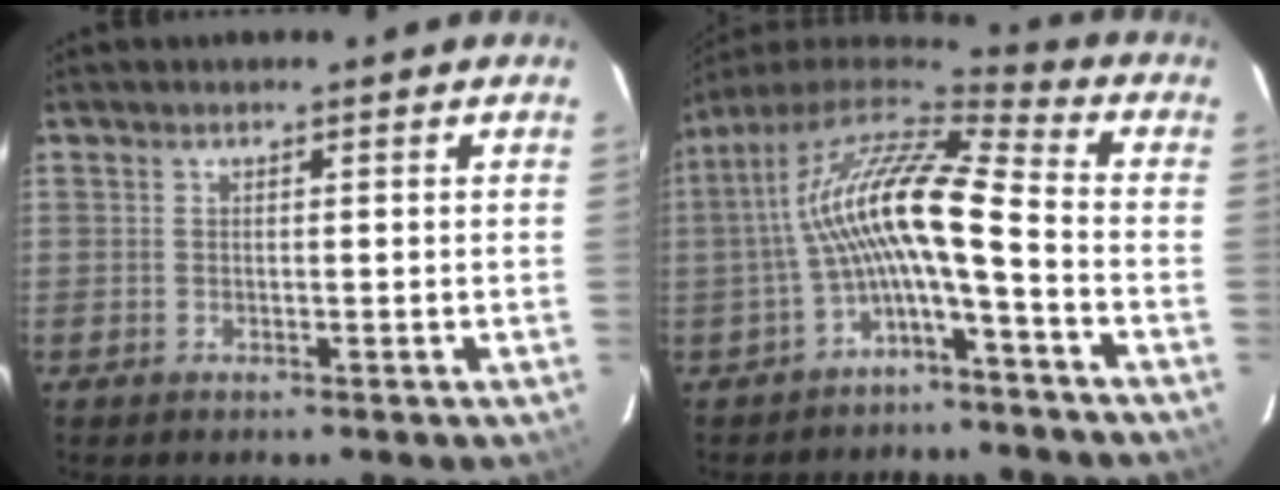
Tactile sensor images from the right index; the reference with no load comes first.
{"total": 13.1, "force": [-1.8, 1.8, 12.9], "torque": [-0.244, 0.017, -0.039]}